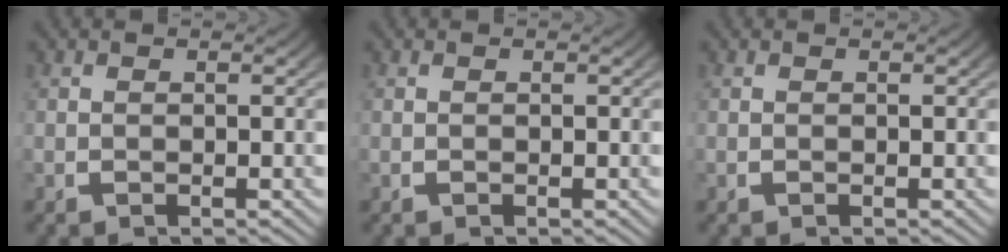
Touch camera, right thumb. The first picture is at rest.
{"total": 0.0}
{"total": 0.0}